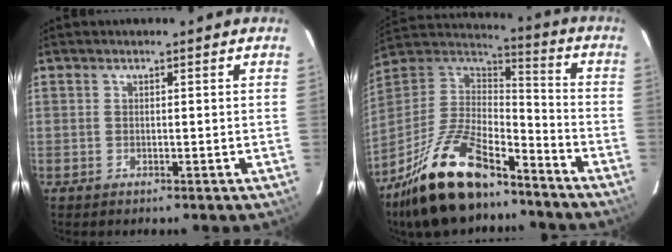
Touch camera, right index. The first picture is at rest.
{"total": 23.5, "force": [-16.8, 9.0, 13.8], "torque": [-0.290, -0.014, -0.288]}